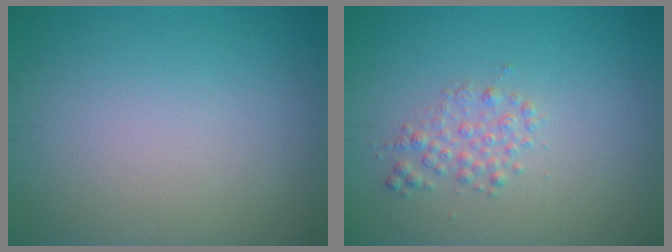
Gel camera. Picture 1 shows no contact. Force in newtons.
{"total": 1.7, "press": 1.7, "slide": 0.0}